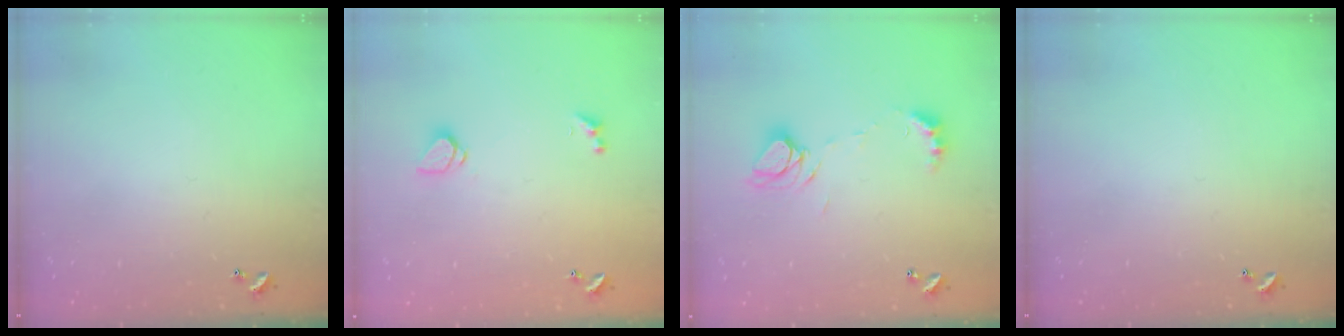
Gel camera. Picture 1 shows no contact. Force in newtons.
{"total": 1.3, "press": 1.2, "slide": 0.4}
{"total": 8.4, "press": 8.4, "slide": 1.0}
{"total": 0.0}